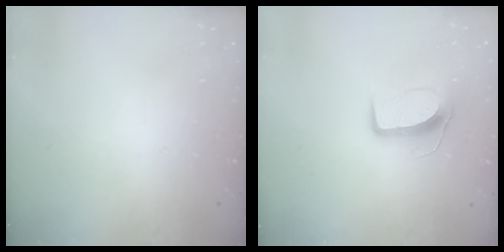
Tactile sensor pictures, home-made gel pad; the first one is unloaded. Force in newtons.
{"total": 10.1, "press": 10.1, "slide": 0.1}